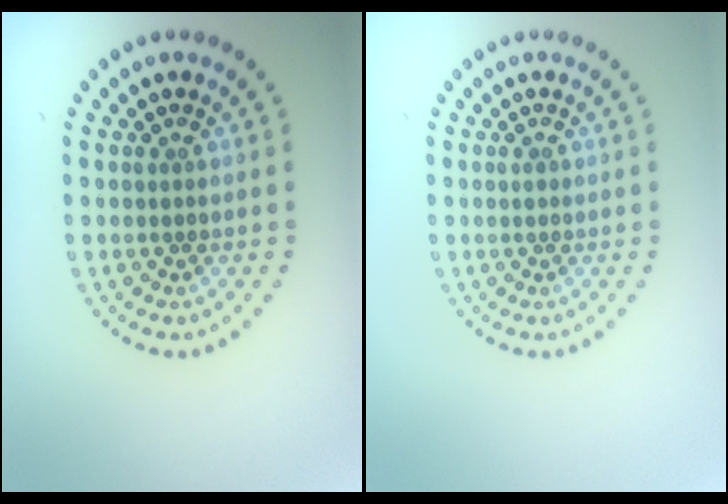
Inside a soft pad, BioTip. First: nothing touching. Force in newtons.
{"total": 0.6, "press": 0.6, "slide": 0.1}